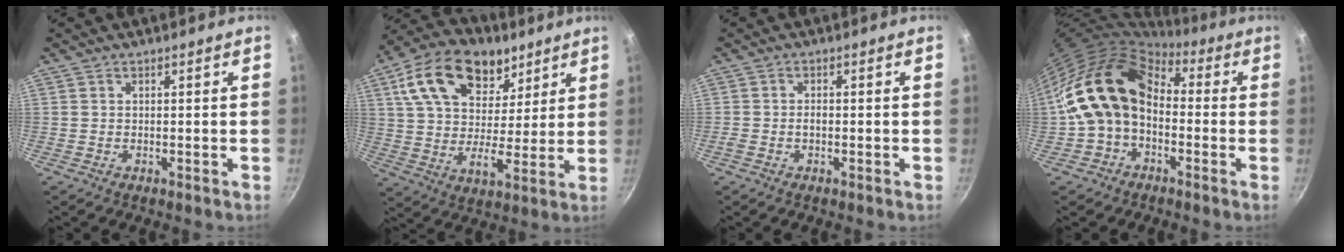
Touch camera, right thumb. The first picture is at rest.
{"total": 20.5, "force": [10.2, 12.9, 12.1], "torque": [-0.183, -0.021, 0.166]}
{"total": 1.4, "force": [-0.4, 0.8, 1.0], "torque": [-0.022, 0.009, -0.010]}
{"total": 15.2, "force": [-0.8, 11.1, 10.3], "torque": [-0.160, 0.049, -0.031]}